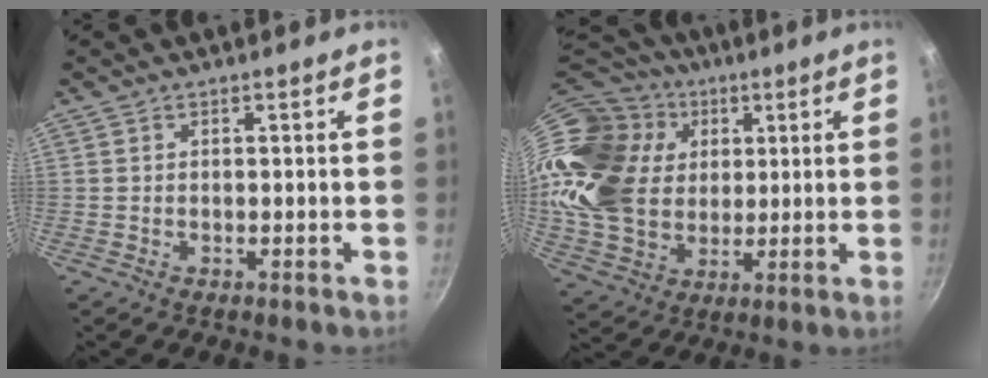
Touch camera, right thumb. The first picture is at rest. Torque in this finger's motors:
{"motor_torque": [0.91, 1.36, 0.64, 0.52, 0.22]}